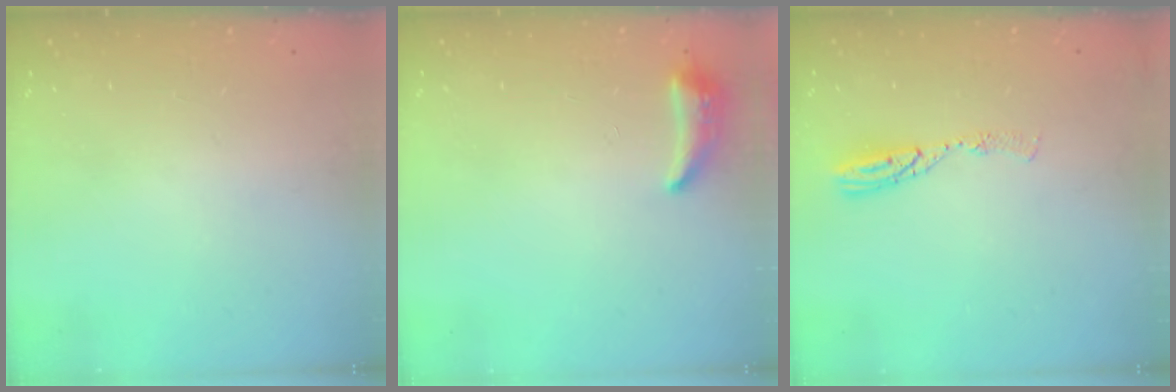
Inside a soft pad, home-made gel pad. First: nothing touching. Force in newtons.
{"total": 6.4, "press": 6.4, "slide": 0.8}
{"total": 6.8, "press": 6.8, "slide": 0.6}